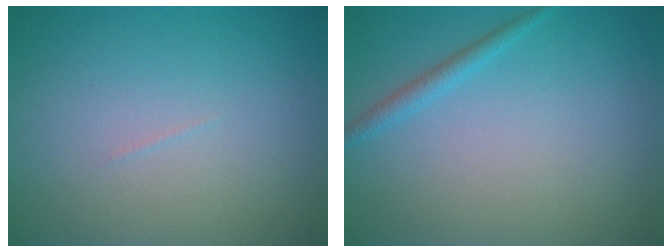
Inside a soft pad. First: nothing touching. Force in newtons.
{"total": 1.3, "press": 1.3, "slide": 0.1}